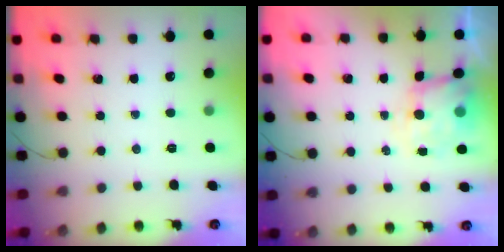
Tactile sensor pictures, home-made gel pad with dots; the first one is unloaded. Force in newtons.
{"total": 7.1, "press": 7.0, "slide": 1.3}